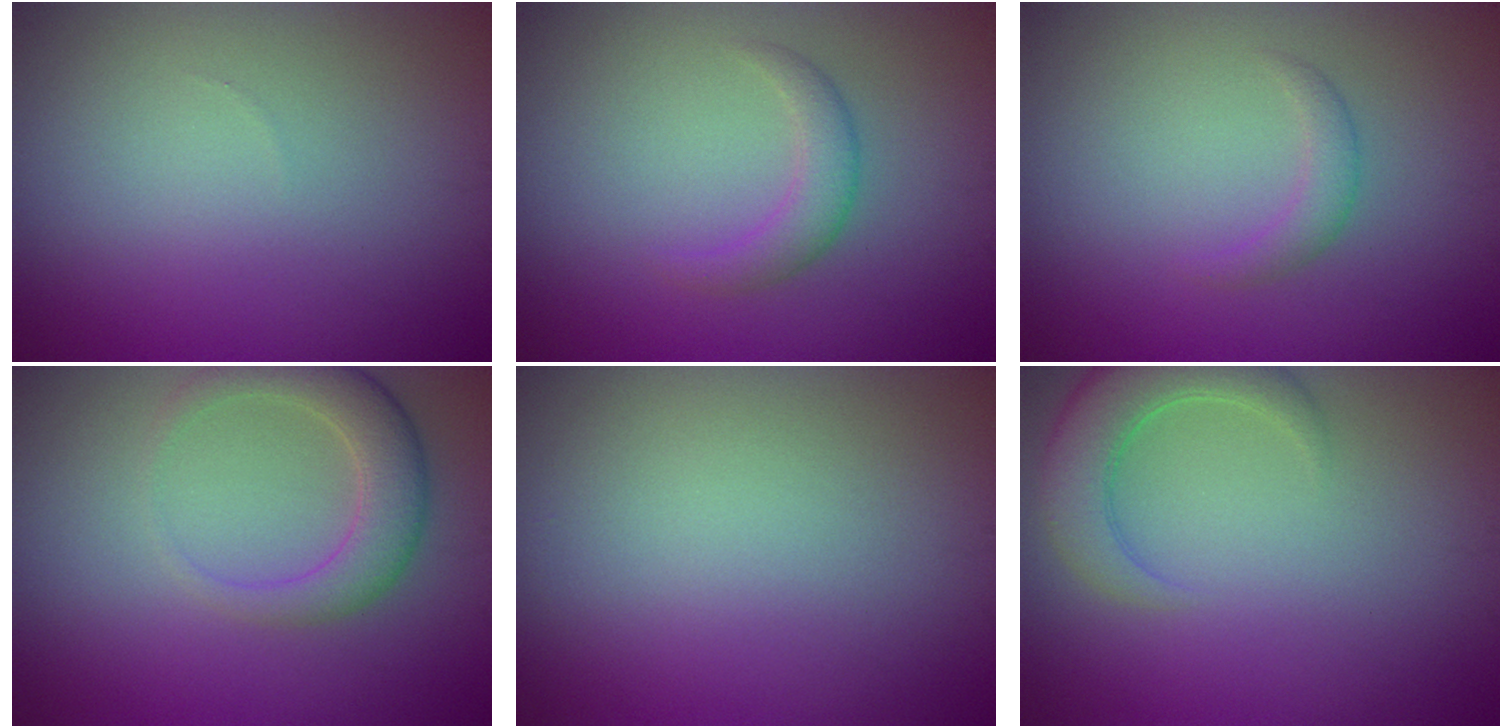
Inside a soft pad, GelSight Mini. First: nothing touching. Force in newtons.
{"total": 2.1, "press": 2.1, "slide": 0.1}
{"total": 1.4, "press": 1.4, "slide": 0.1}
{"total": 3.7, "press": 3.7, "slide": 0.4}
{"total": 0.0}
{"total": 4.5, "press": 4.5, "slide": 0.5}